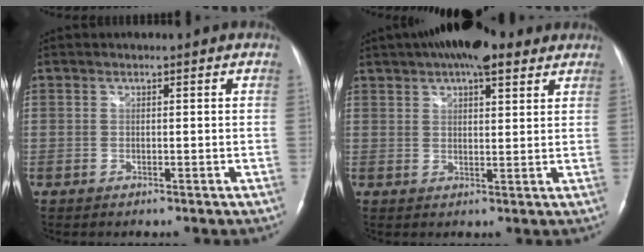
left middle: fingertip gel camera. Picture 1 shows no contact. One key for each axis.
{"total": 11.4, "fx": 8.1, "fy": 3.6, "fz": 7.3, "tx": -0.119, "ty": 0.035, "tz": 0.126}